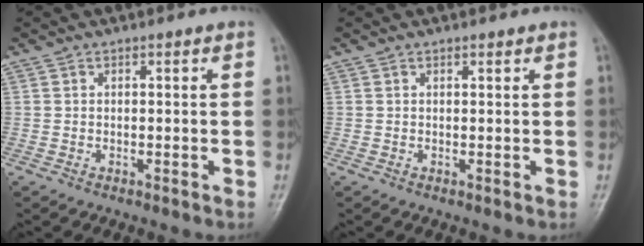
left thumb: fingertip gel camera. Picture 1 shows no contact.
{"total": 0.9, "force": [0.7, 0.3, 0.5], "torque": [-0.008, -0.003, 0.009]}